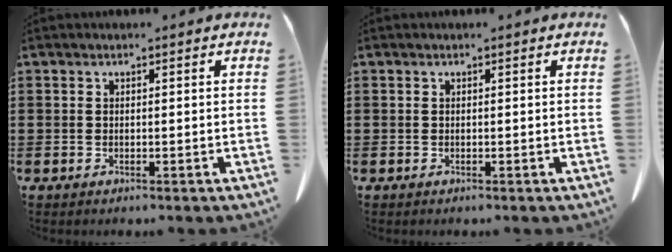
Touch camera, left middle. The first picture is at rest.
{"total": 0.0}